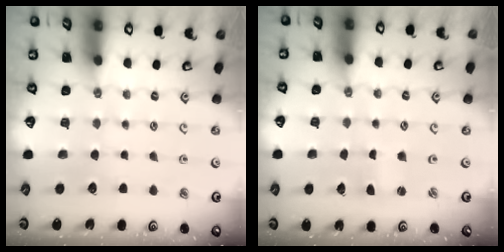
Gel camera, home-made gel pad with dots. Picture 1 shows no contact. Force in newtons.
{"total": 0.9, "press": 0.9, "slide": 0.2}